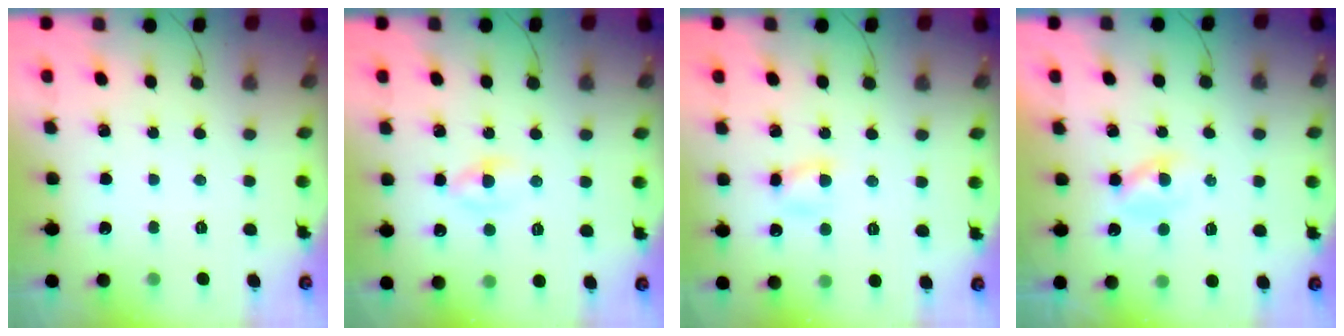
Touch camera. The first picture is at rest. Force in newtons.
{"total": 2.2, "press": 1.9, "slide": 1.1}
{"total": 4.7, "press": 4.6, "slide": 0.9}
{"total": 2.3, "press": 2.1, "slide": 1.0}